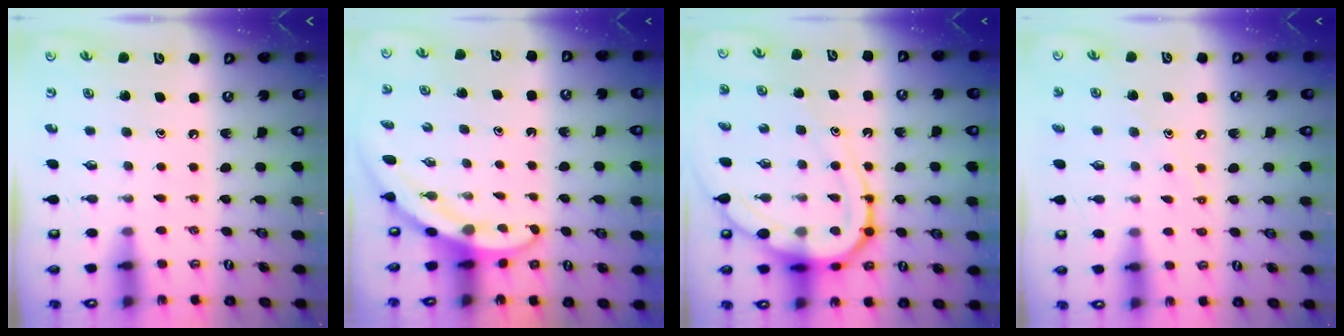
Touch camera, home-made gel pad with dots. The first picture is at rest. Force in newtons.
{"total": 3.1, "press": 3.1, "slide": 0.1}
{"total": 14.3, "press": 14.2, "slide": 1.4}
{"total": 6.2, "press": 6.2, "slide": 0.7}